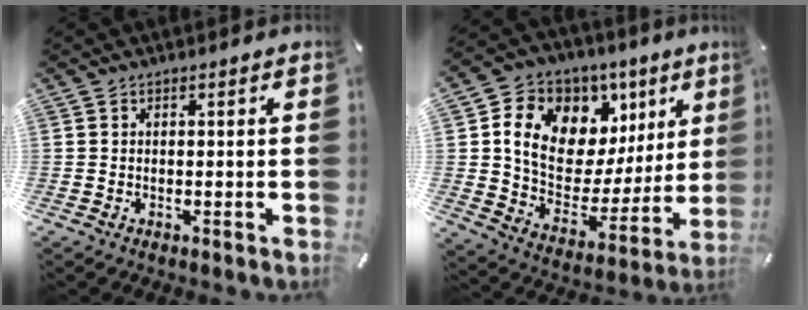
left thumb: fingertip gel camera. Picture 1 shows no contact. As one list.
[{"total": 14.5, "force": [7.0, 10.8, 6.8], "torque": [-0.109, -0.052, 0.126]}]